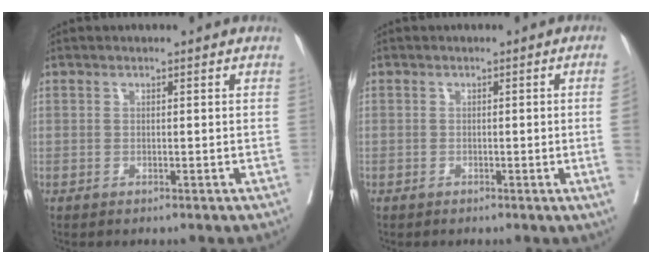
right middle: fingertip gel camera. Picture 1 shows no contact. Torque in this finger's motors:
{"motor_torque": [0.95, -1.19, -0.33, -0.21]}